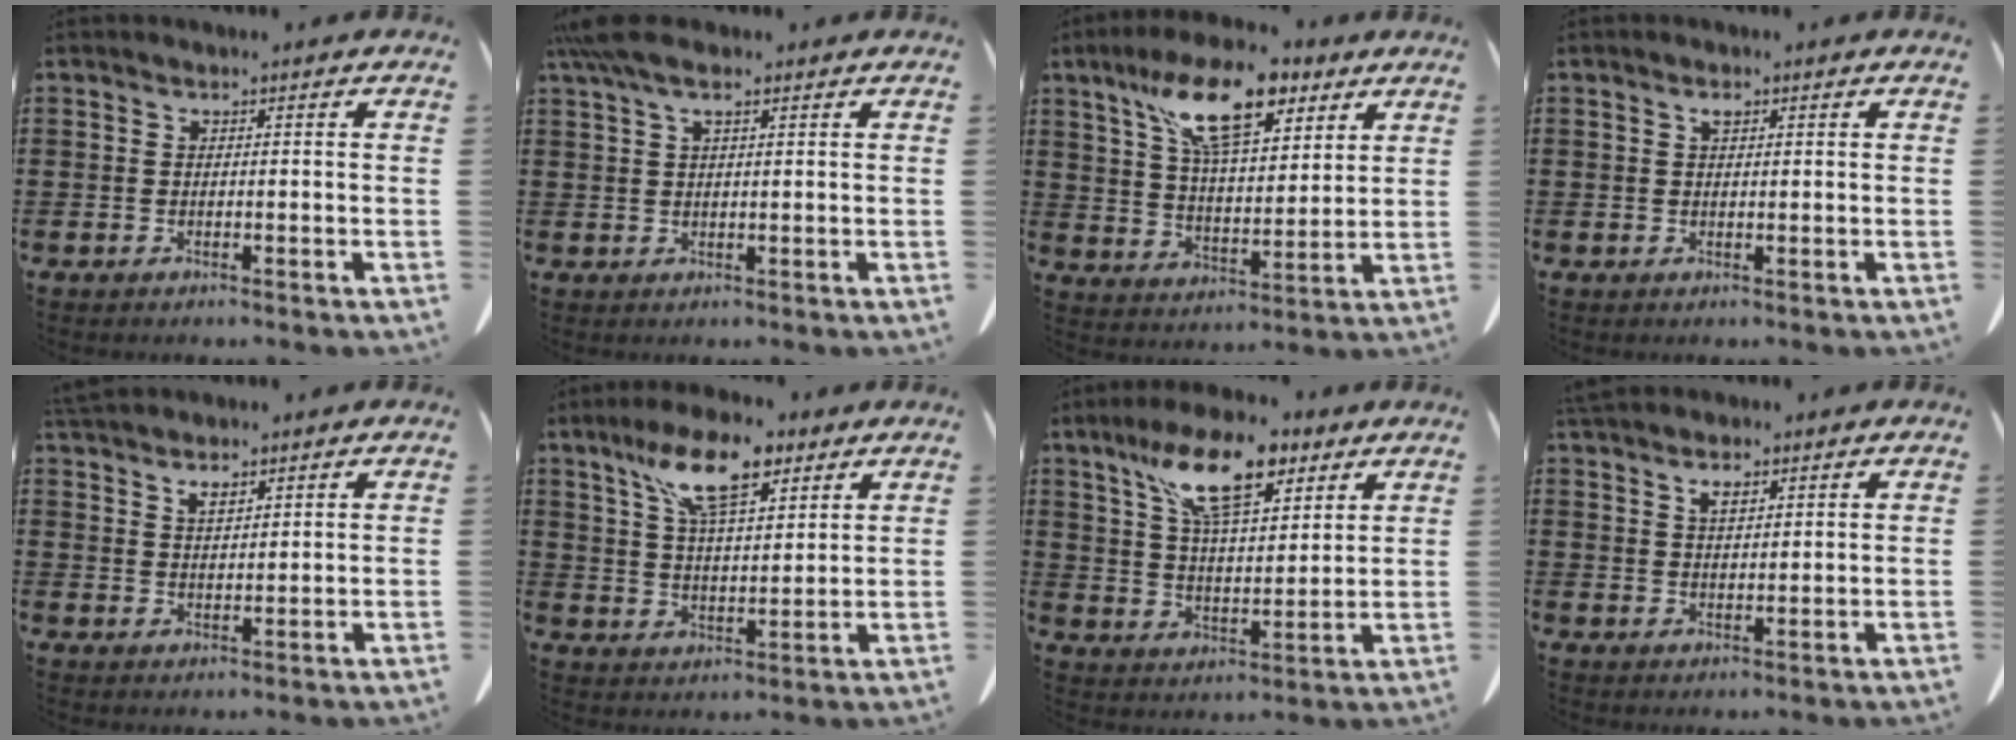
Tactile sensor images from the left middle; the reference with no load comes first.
{"total": 4.8, "force": [2.8, 1.5, 3.7], "torque": [-0.085, 0.001, 0.050]}
{"total": 14.1, "force": [8.5, 5.4, 9.8], "torque": [-0.184, -0.012, 0.149]}
{"total": 1.1, "force": [0.6, 0.6, 0.8], "torque": [-0.018, 0.002, 0.011]}
{"total": 2.8, "force": [2.3, 0.9, 1.2], "torque": [-0.029, 0.001, 0.045]}
{"total": 11.4, "force": [7.4, 4.0, 7.8], "torque": [-0.152, -0.012, 0.131]}
{"total": 13.1, "force": [8.2, 4.8, 8.9], "torque": [-0.174, -0.013, 0.146]}
{"total": 3.0, "force": [2.2, 1.1, 1.6], "torque": [-0.036, 0.002, 0.042]}